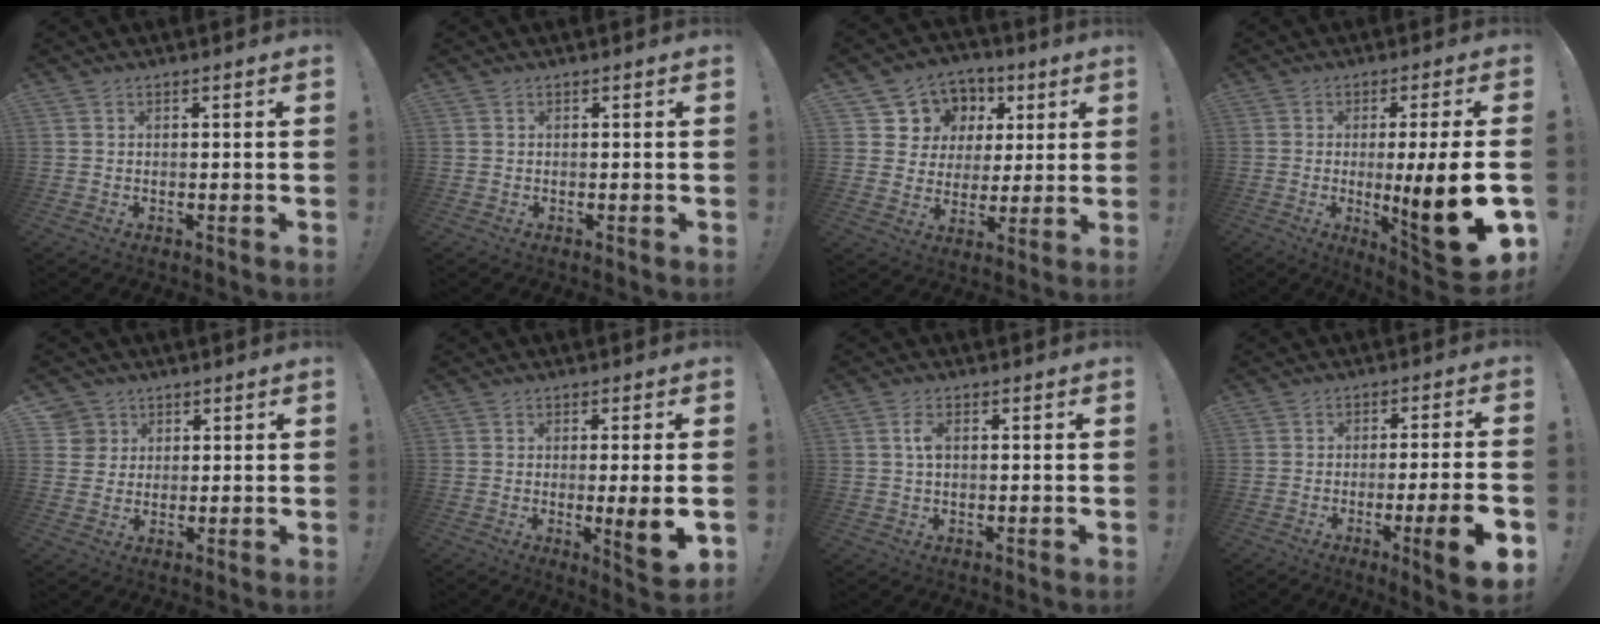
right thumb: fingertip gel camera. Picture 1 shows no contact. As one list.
[{"total": 0.0}, {"total": 10.1, "force": [3.6, 9.2, 1.8], "torque": [-0.027, -0.026, 0.084]}, {"total": 16.9, "force": [-2.8, 0.6, 16.7], "torque": [-0.249, -0.009, -0.039]}, {"total": 5.1, "force": [2.4, 4.4, 0.5], "torque": [-0.008, -0.011, 0.046]}, {"total": 8.3, "force": [-1.0, -0.1, 8.3], "torque": [-0.111, -0.012, -0.017]}, {"total": 3.4, "force": [0.4, 1.7, 3.0], "torque": [-0.051, 0.004, 0.005]}, {"total": 12.0, "force": [-4.2, 0.3, 11.3], "torque": [-0.159, 0.005, -0.059]}]